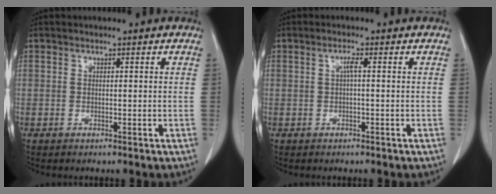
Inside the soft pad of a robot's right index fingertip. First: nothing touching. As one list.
[{"total": 1.6, "force": [0.2, 0.4, 1.6], "torque": [-0.036, 0.003, 0.005]}]